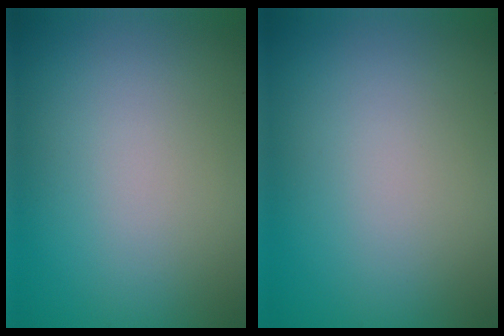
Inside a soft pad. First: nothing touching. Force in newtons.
{"total": 0.0}